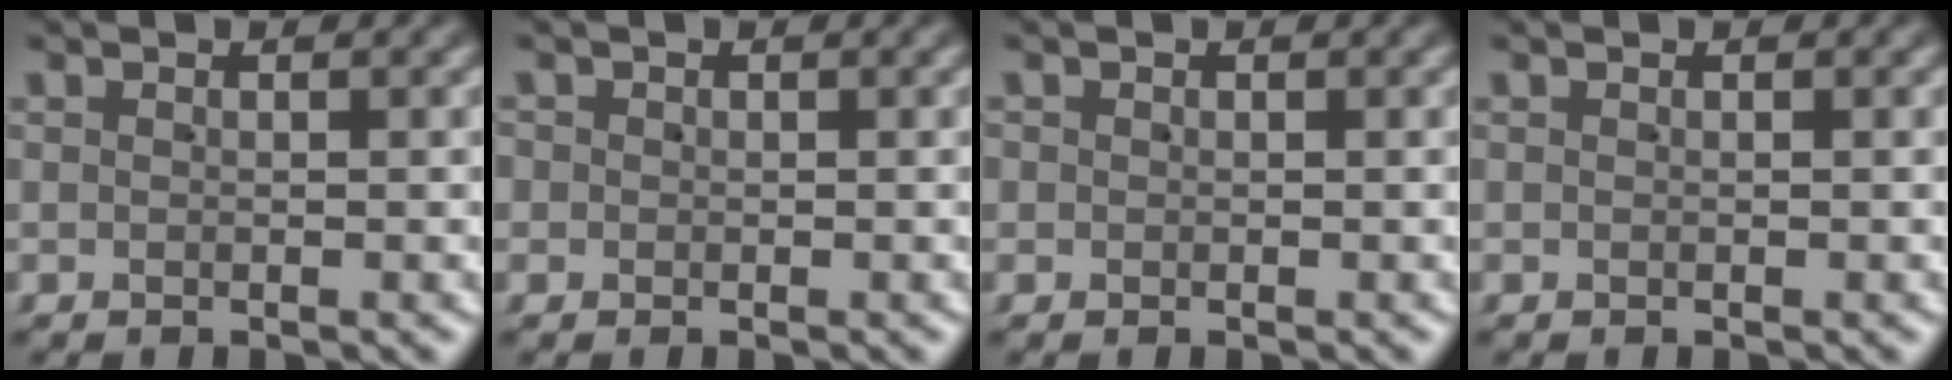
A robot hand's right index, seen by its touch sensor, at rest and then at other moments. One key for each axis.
{"total": 1.2, "fx": -0.2, "fy": 1.2, "fz": -0.1, "tx": 0.003, "ty": 0.000, "tz": -0.006}
{"total": 0.8, "fx": -0.1, "fy": 0.7, "fz": -0.2, "tx": 0.007, "ty": -0.002, "tz": -0.002}
{"total": 0.0}